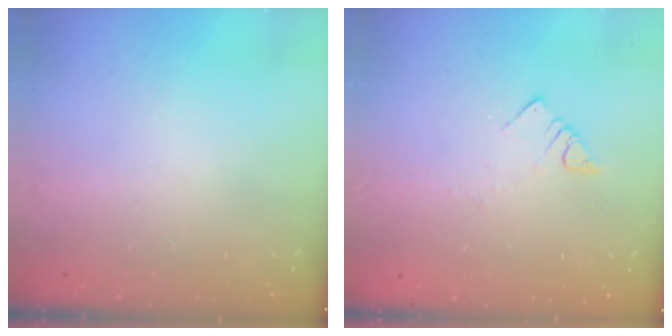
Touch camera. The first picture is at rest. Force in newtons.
{"total": 4.0, "press": 3.9, "slide": 0.5}